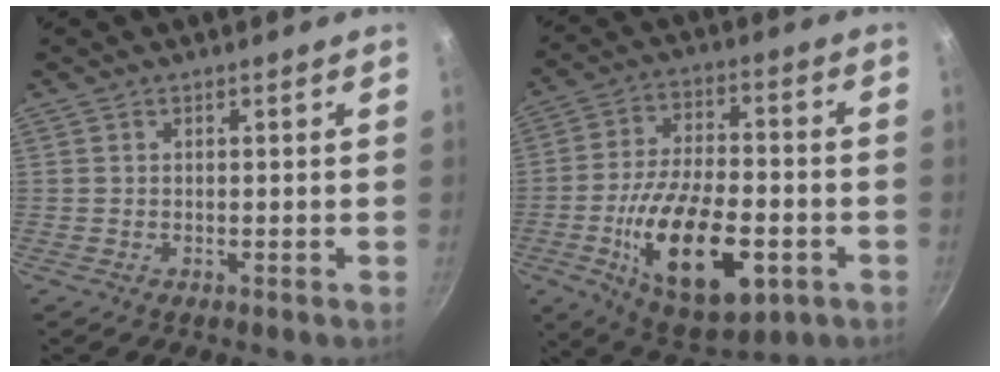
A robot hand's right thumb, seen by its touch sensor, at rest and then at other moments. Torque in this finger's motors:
{"motor_torque": [-0.18, 1.25, 1.82, -0.95, 0.47]}